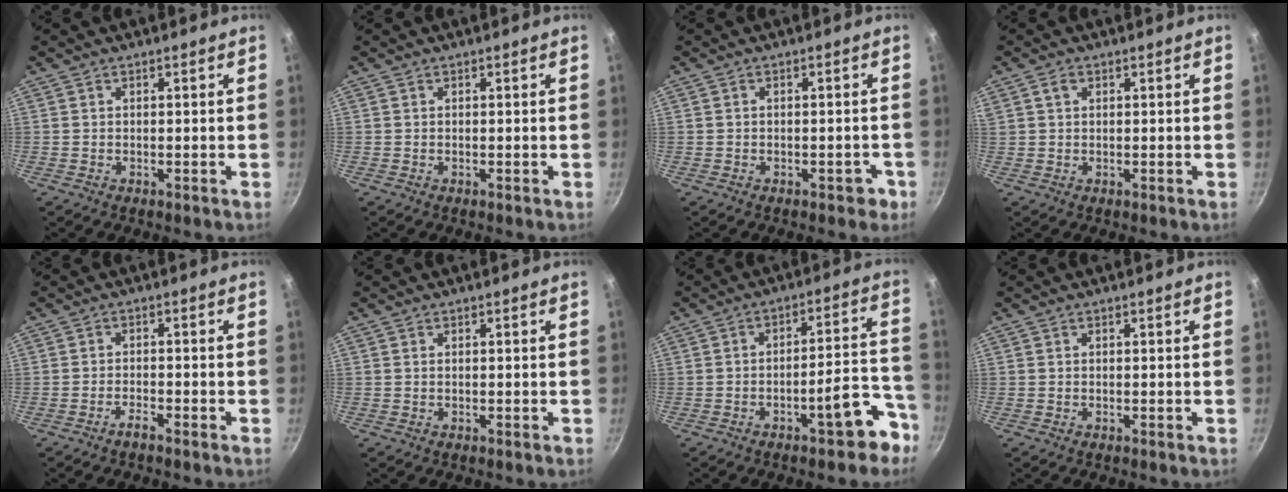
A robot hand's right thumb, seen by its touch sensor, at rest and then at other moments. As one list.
[{"total": 0.0}, {"total": 2.4, "force": [-1.3, 1.4, 1.5], "torque": [0.000, 0.025, -0.004]}, {"total": 1.8, "force": [0.8, 1.3, 1.1], "torque": [-0.016, 0.006, 0.016]}, {"total": 1.9, "force": [-1.6, 0.2, 0.9], "torque": [-0.019, 0.016, -0.028]}, {"total": 0.0}, {"total": 10.4, "force": [-6.1, 3.3, 7.7], "torque": [-0.064, 0.069, -0.075]}, {"total": 0.0}]